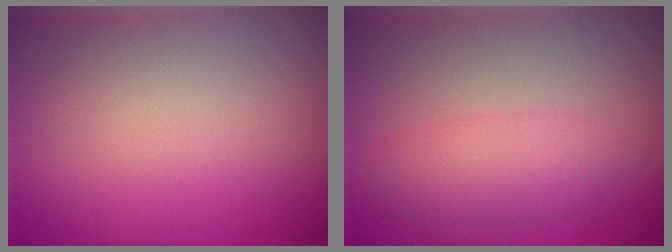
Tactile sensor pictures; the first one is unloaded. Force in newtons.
{"total": 2.8, "press": 2.8, "slide": 0.0}